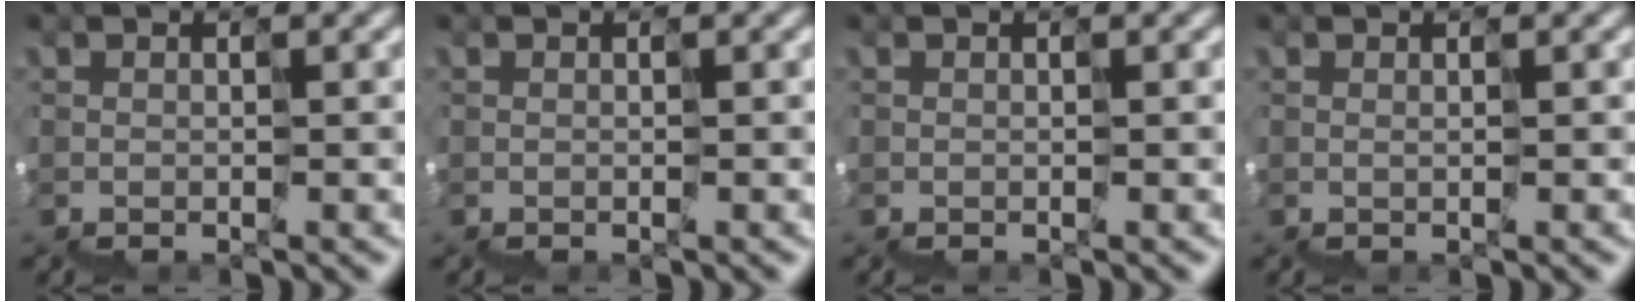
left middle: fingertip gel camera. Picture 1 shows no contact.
{"total": 0.0}
{"total": 0.0}
{"total": 0.7, "force": [0.6, -0.2, -0.1], "torque": [0.002, 0.004, 0.013]}